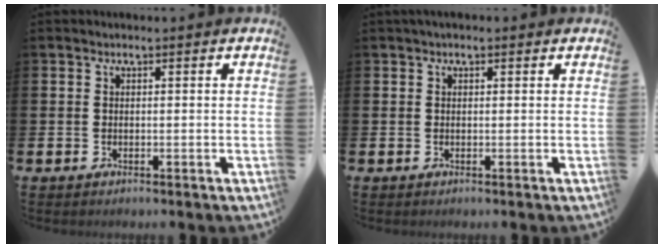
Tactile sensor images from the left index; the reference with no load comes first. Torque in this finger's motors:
{"motor_torque": [0.74, -1.40, 1.05, 0.21]}